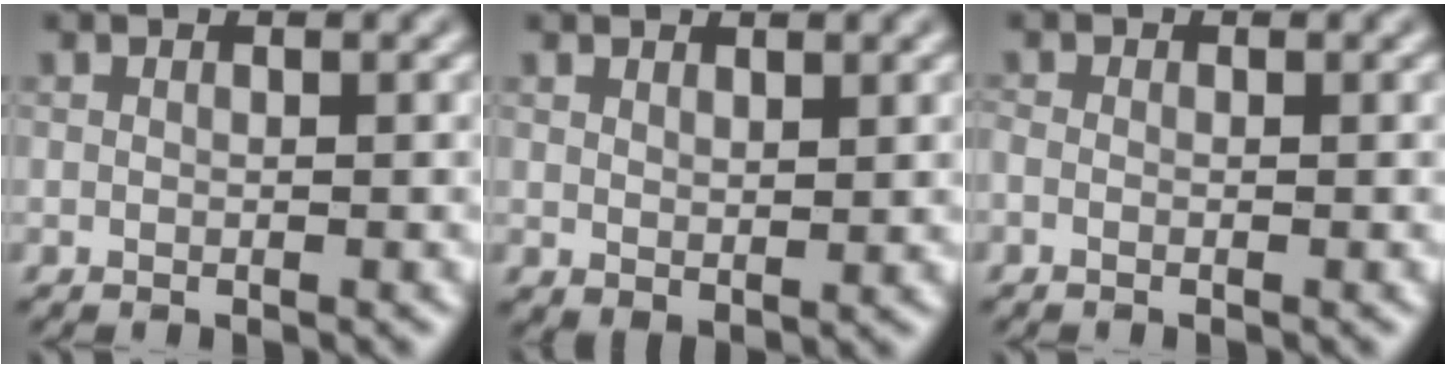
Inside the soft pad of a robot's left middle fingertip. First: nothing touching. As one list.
[{"total": 1.5, "force": [1.0, 0.7, 0.9], "torque": [-0.019, -0.005, 0.024]}, {"total": 0.6, "force": [-0.3, 0.3, 0.4], "torque": [-0.010, -0.005, -0.008]}]